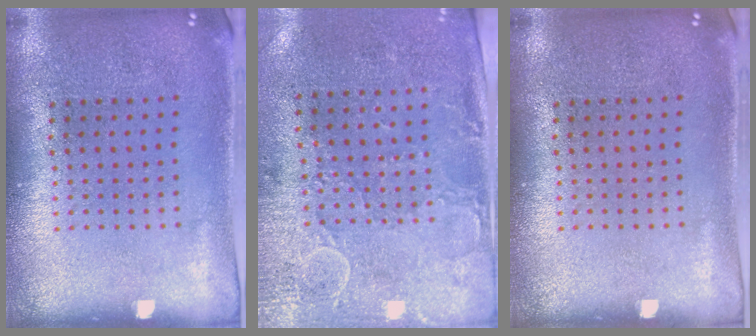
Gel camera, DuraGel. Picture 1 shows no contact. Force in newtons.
{"total": 2.9, "press": 2.4, "slide": 1.7}
{"total": 0.0}